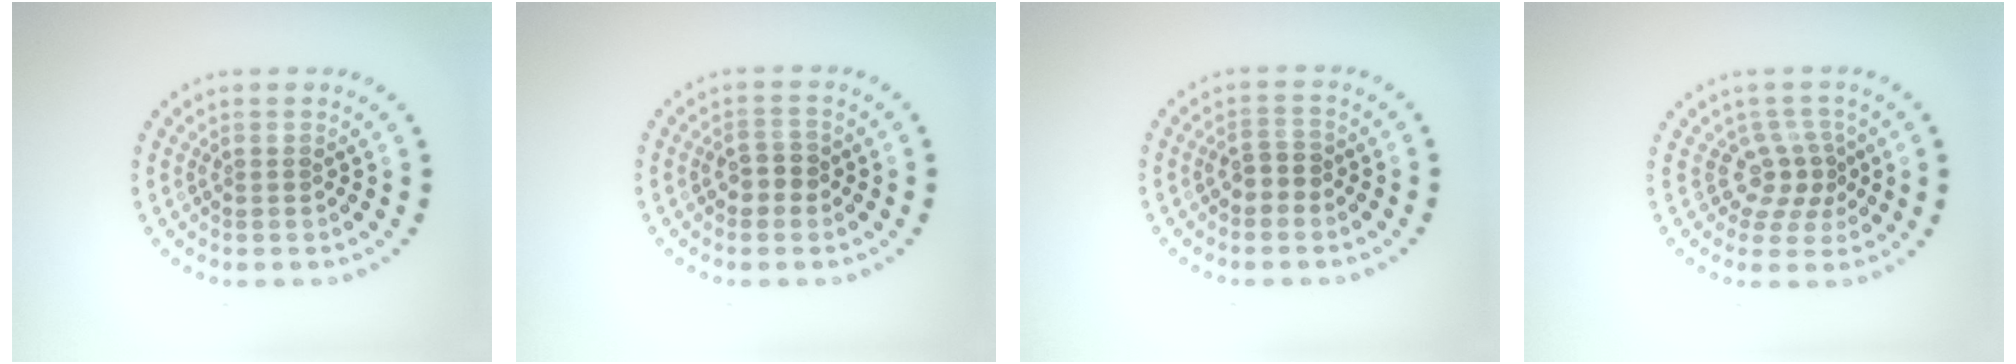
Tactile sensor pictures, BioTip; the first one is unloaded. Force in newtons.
{"total": 1.9, "press": 1.8, "slide": 0.5}
{"total": 1.9, "press": 1.8, "slide": 0.6}
{"total": 2.9, "press": 2.1, "slide": 2.0}